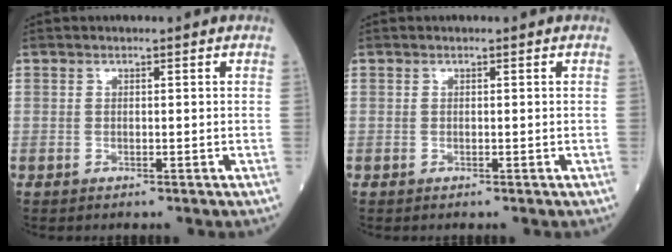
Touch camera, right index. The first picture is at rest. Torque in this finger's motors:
{"motor_torque": [0.00, 0.00, 0.00, 0.00]}